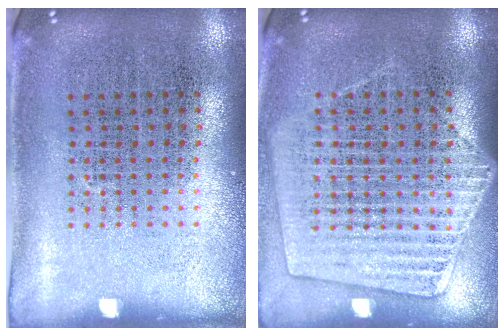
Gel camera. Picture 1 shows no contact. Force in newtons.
{"total": 1.6, "press": 1.5, "slide": 0.6}